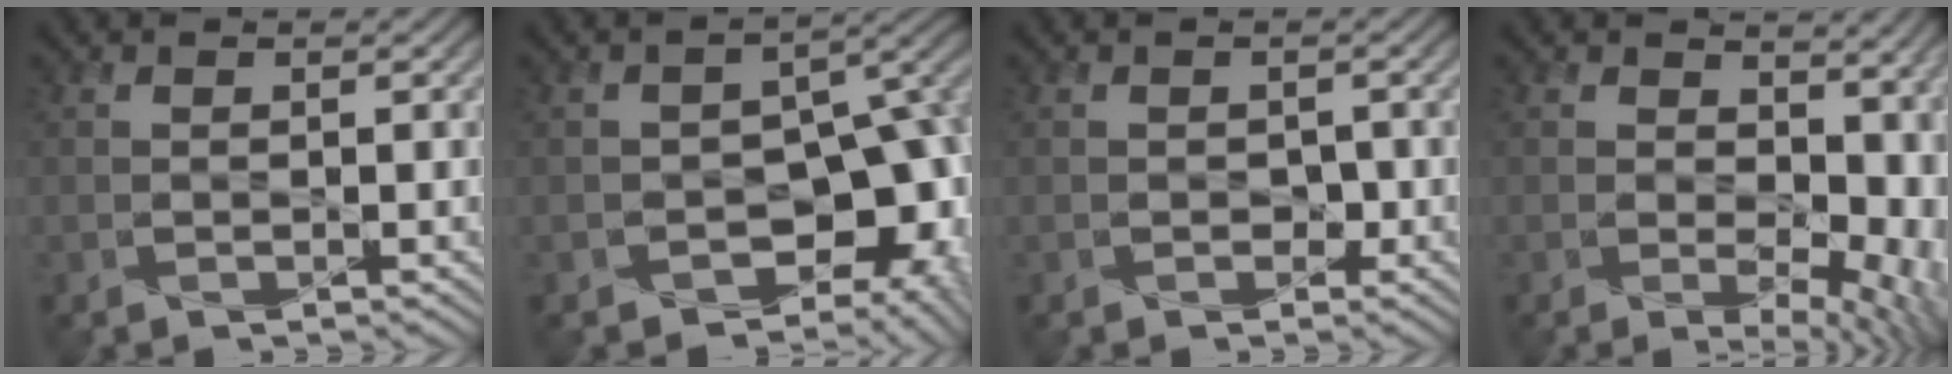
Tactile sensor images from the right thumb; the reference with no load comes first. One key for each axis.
{"total": 12.1, "fx": -5.5, "fy": 8.2, "fz": 7.0, "tx": -0.084, "ty": -0.009, "tz": -0.074}
{"total": 1.6, "fx": -0.6, "fy": 1.2, "fz": 0.8, "tx": -0.017, "ty": -0.008, "tz": -0.008}
{"total": 12.3, "fx": 1.6, "fy": 7.5, "fz": 9.6, "tx": -0.132, "ty": -0.026, "tz": 0.066}